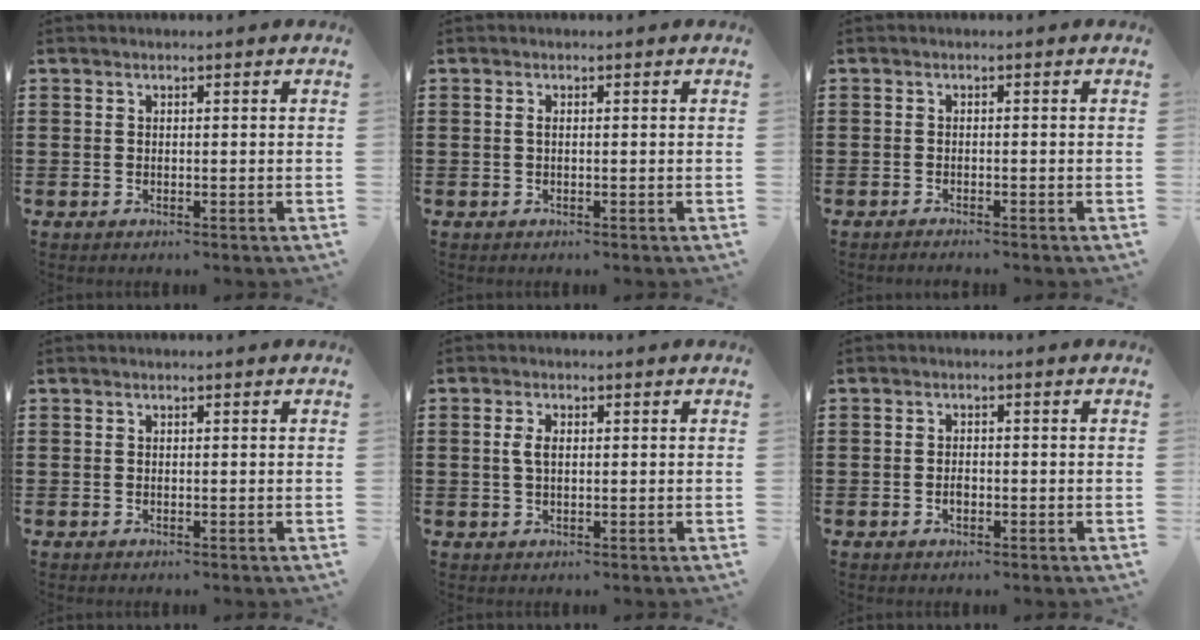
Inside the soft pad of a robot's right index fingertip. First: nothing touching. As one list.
[{"total": 0.7, "force": [0.0, 0.1, 0.7], "torque": [-0.014, -0.002, 0.000]}, {"total": 0.7, "force": [-0.7, 0.0, 0.1], "torque": [-0.003, 0.000, -0.014]}, {"total": 0.0}, {"total": 2.6, "force": [0.3, 1.3, 2.2], "torque": [-0.054, 0.004, 0.002]}, {"total": 1.4, "force": [-0.5, 0.7, 1.1], "torque": [-0.021, 0.000, -0.010]}]